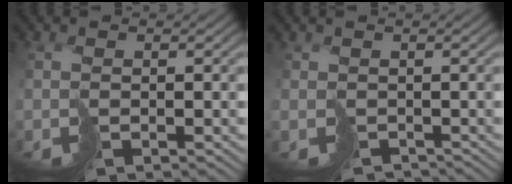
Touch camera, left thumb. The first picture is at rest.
{"total": 2.0, "force": [-1.8, 0.9, -0.2], "torque": [0.014, -0.008, -0.024]}